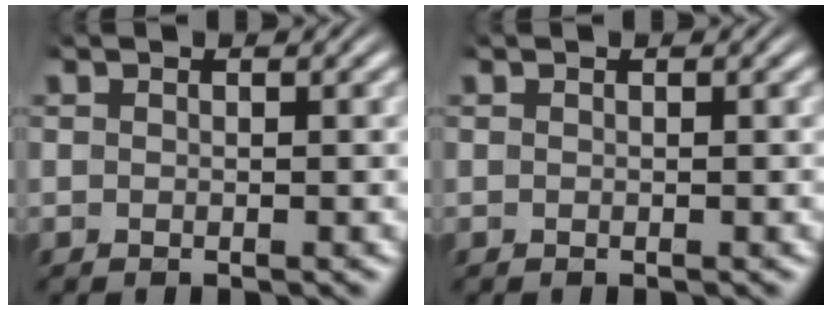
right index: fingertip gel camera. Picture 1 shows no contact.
{"total": 0.0}